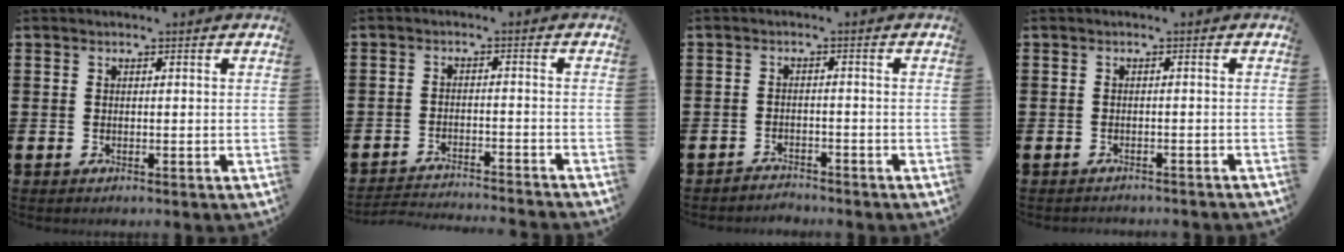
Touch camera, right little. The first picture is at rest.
{"total": 2.6, "force": [-2.6, -0.2, 0.2], "torque": [-0.005, 0.002, -0.056]}
{"total": 1.9, "force": [-1.9, 0.1, -0.4], "torque": [0.000, 0.005, -0.042]}
{"total": 0.8, "force": [-0.8, 0.0, 0.0], "torque": [-0.001, 0.000, -0.017]}